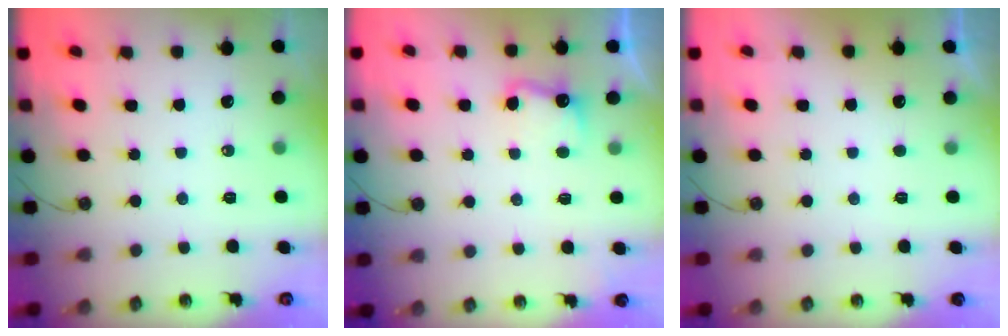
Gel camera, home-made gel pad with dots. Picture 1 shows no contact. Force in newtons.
{"total": 3.7, "press": 3.6, "slide": 0.9}
{"total": 0.0}